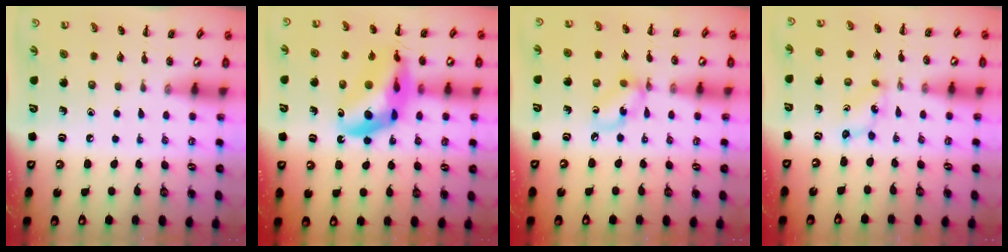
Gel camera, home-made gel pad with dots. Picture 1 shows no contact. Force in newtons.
{"total": 16.8, "press": 16.3, "slide": 4.3}
{"total": 5.9, "press": 5.8, "slide": 1.3}
{"total": 1.1, "press": 1.1, "slide": 0.4}